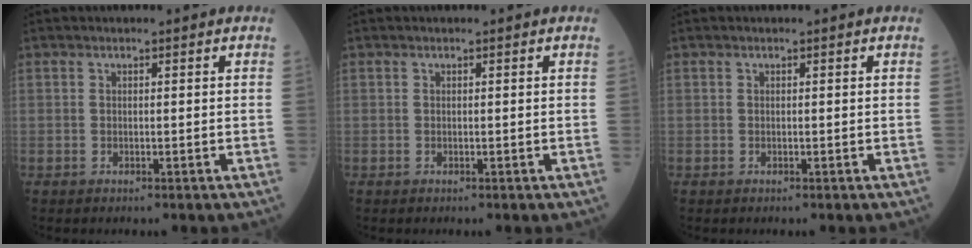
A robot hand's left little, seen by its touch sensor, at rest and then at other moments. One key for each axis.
{"total": 0.0}
{"total": 0.0}